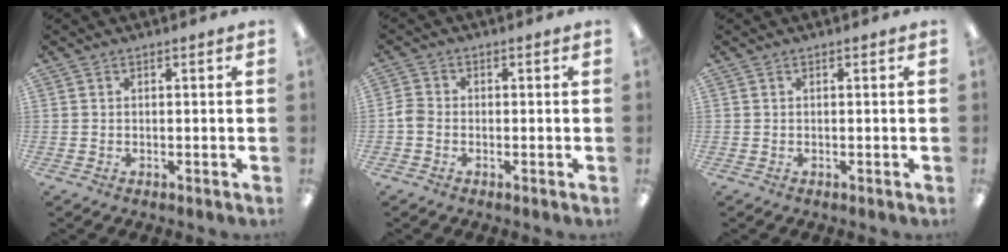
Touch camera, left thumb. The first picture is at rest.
{"total": 2.4, "force": [-0.9, 1.8, 1.3], "torque": [-0.023, 0.006, -0.015]}
{"total": 0.0}